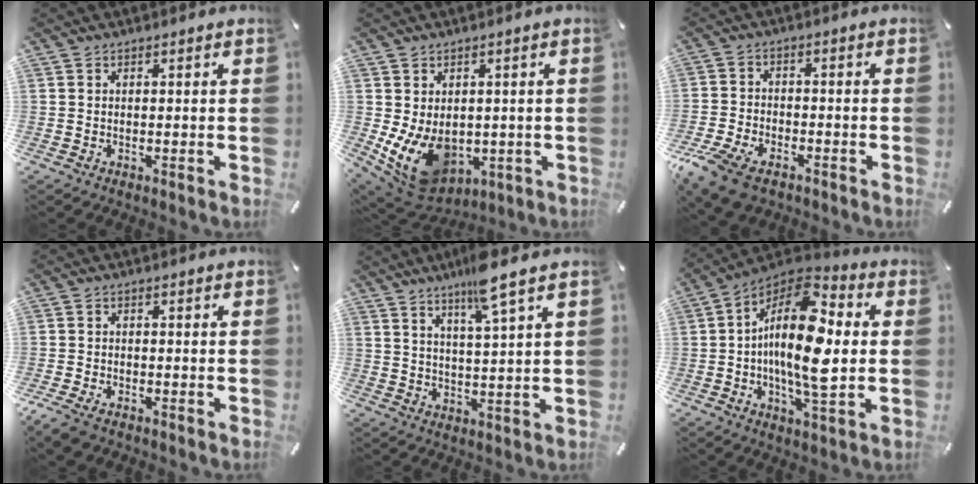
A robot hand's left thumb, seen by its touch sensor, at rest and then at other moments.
{"total": 11.7, "force": [-2.6, 8.9, 7.1], "torque": [-0.134, -0.002, -0.040]}
{"total": 9.3, "force": [-6.3, 4.8, 4.9], "torque": [-0.109, 0.024, -0.119]}
{"total": 3.4, "force": [-2.4, 1.8, 1.6], "torque": [-0.047, 0.006, -0.051]}
{"total": 8.4, "force": [6.1, 0.2, 5.8], "torque": [-0.105, -0.025, 0.102]}
{"total": 18.8, "force": [0.1, 7.7, 17.2], "torque": [-0.347, -0.019, -0.009]}